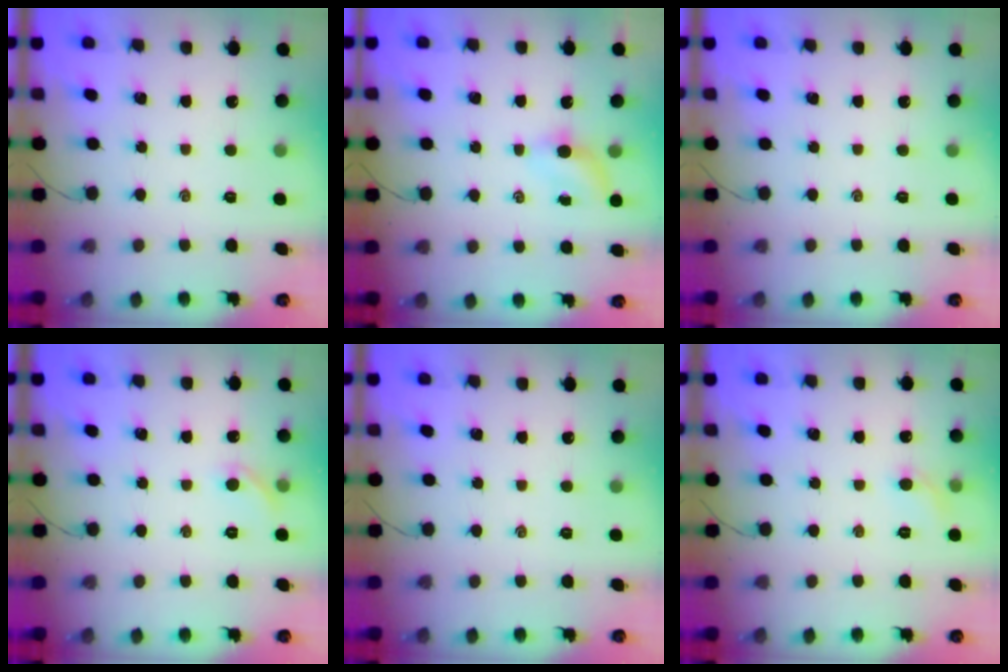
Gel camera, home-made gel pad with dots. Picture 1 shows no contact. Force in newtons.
{"total": 3.6, "press": 3.4, "slide": 1.3}
{"total": 0.0}
{"total": 5.6, "press": 5.2, "slide": 1.8}
{"total": 0.0}
{"total": 5.4, "press": 5.1, "slide": 1.7}